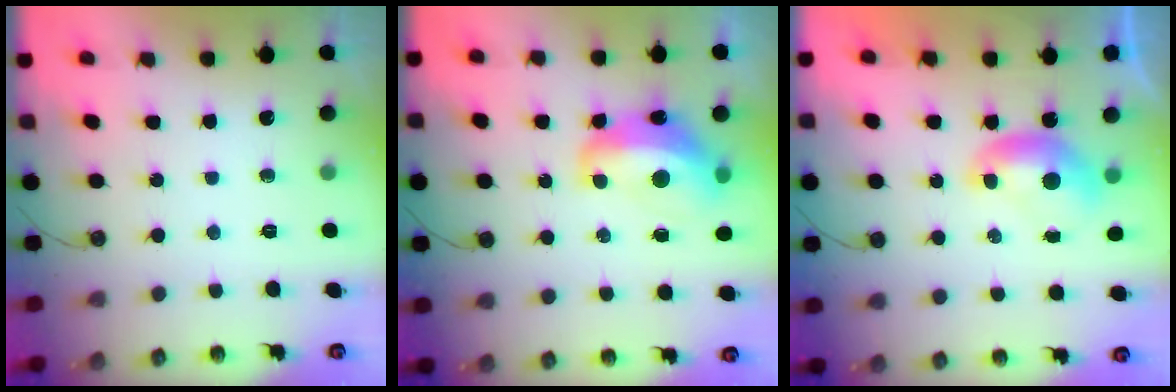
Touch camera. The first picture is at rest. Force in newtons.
{"total": 8.7, "press": 8.5, "slide": 2.0}
{"total": 0.0}